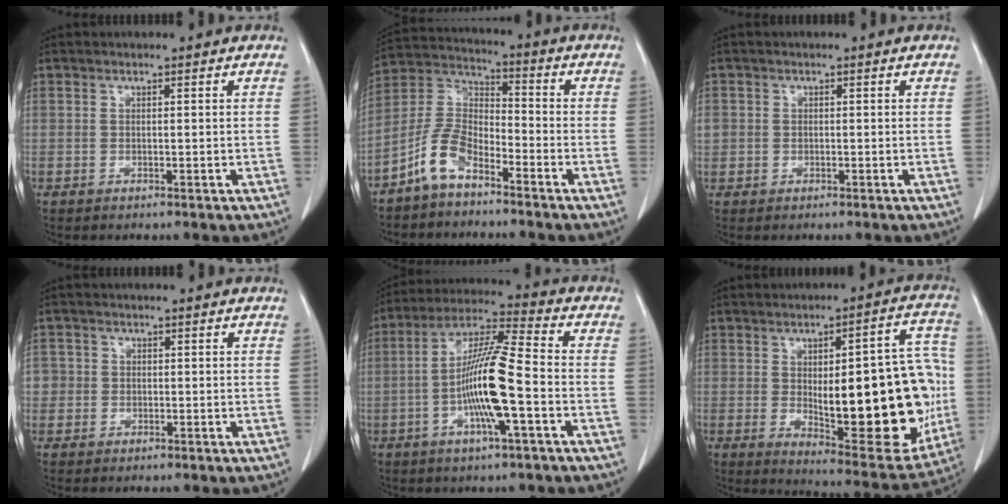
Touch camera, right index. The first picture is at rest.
{"total": 8.0, "force": [-5.5, 3.4, 4.7], "torque": [-0.112, 0.016, -0.117]}
{"total": 2.0, "force": [0.1, 1.9, 0.6], "torque": [-0.013, 0.008, 0.003]}
{"total": 2.5, "force": [-0.2, 2.5, 0.1], "torque": [0.010, 0.006, -0.007]}
{"total": 12.9, "force": [-3.1, 0.7, 12.6], "torque": [-0.242, 0.004, -0.064]}
{"total": 24.7, "force": [-1.6, 7.5, 23.5], "torque": [-0.263, 0.013, 0.001]}